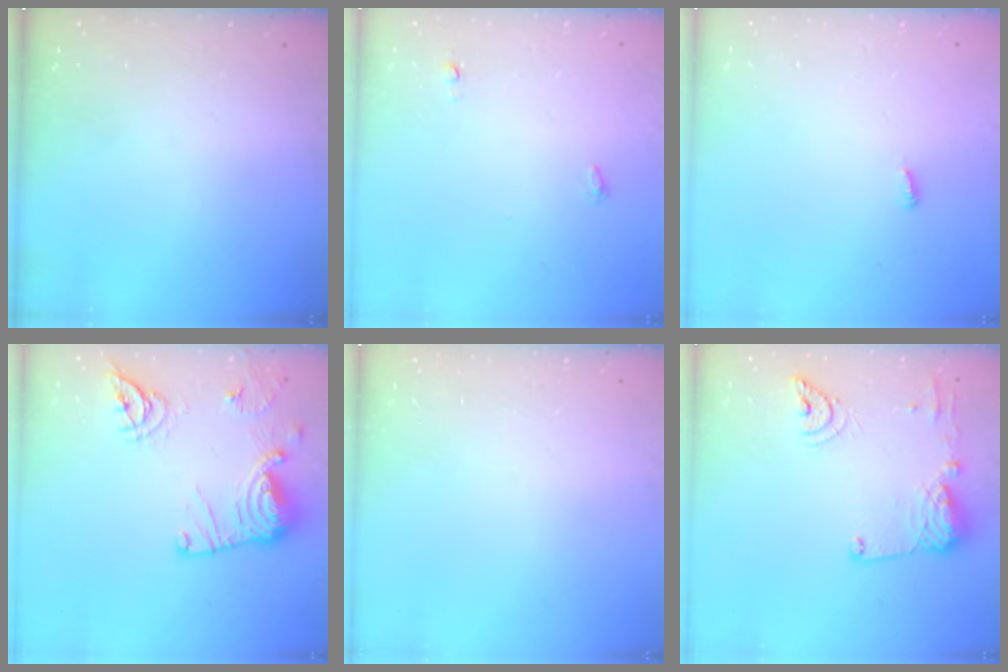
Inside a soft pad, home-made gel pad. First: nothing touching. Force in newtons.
{"total": 7.3, "press": 3.8, "slide": 6.3}
{"total": 2.9, "press": 2.9, "slide": 0.2}
{"total": 17.4, "press": 17.4, "slide": 1.1}
{"total": 0.0}
{"total": 14.2, "press": 14.0, "slide": 1.8}